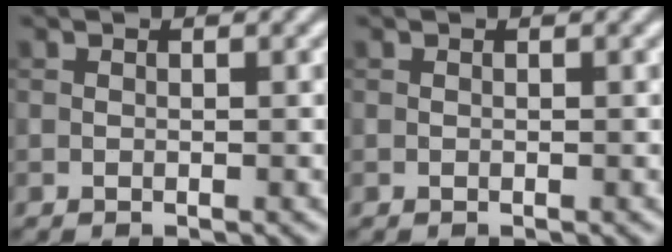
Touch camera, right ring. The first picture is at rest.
{"total": 0.0}